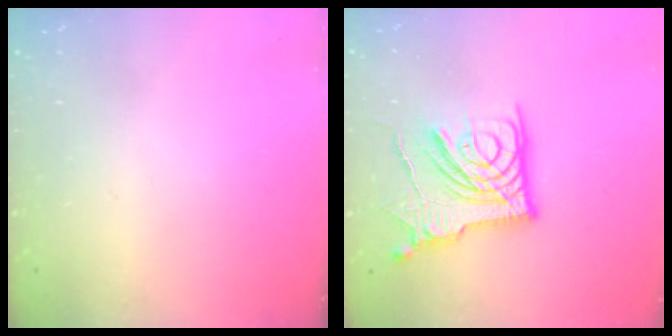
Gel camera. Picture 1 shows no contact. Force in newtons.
{"total": 14.2, "press": 14.1, "slide": 1.1}